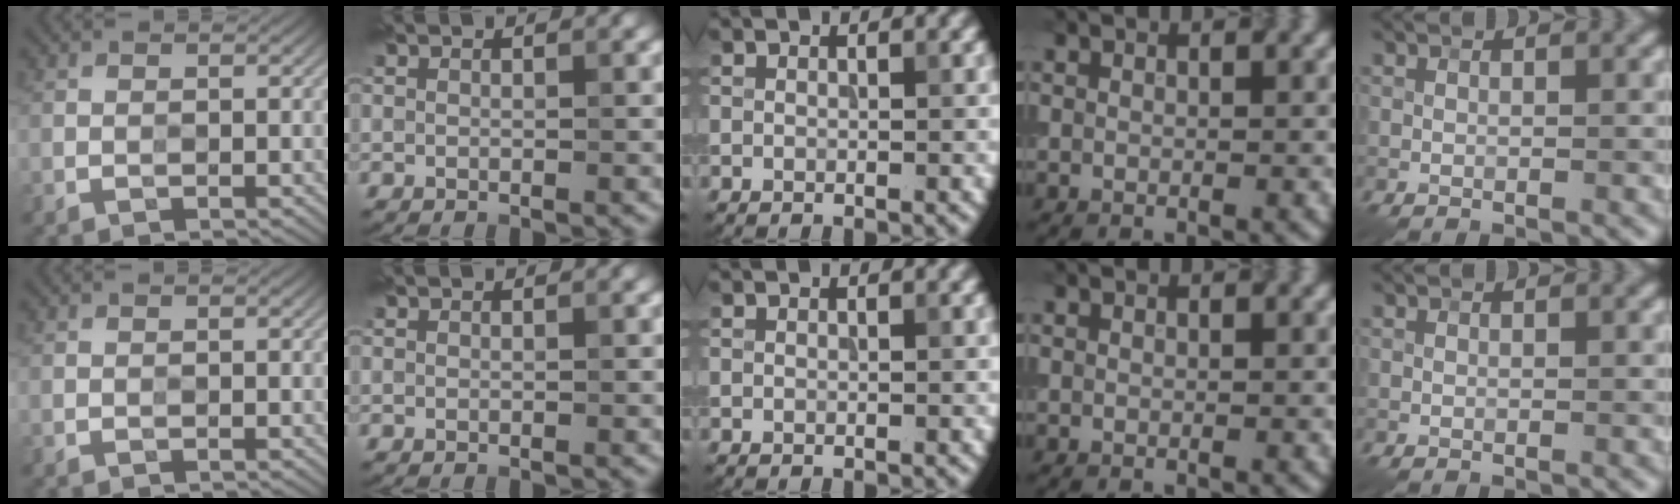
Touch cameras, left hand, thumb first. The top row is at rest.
{}